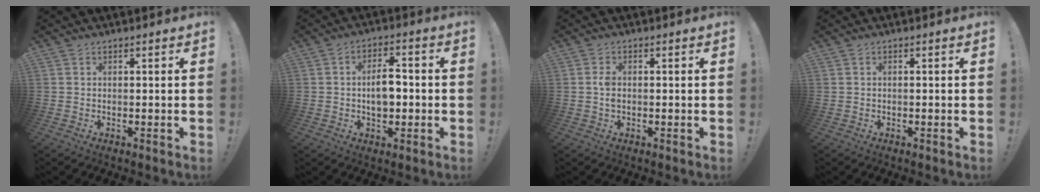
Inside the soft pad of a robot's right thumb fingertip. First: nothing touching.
{"total": 7.5, "force": [-0.5, 4.7, 5.8], "torque": [-0.094, 0.005, -0.014]}
{"total": 2.4, "force": [-0.1, 1.4, 1.9], "torque": [-0.051, 0.006, -0.004]}
{"total": 0.0}